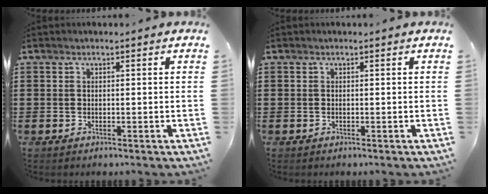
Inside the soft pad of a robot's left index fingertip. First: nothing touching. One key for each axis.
{"total": 0.0}